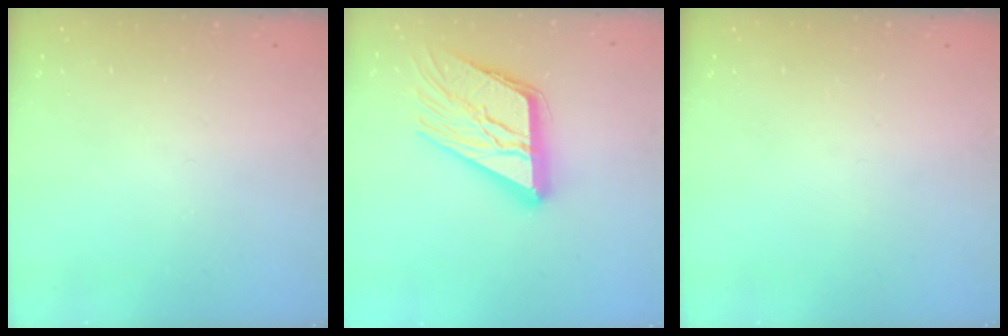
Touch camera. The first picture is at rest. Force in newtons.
{"total": 19.0, "press": 18.9, "slide": 1.9}
{"total": 0.0}